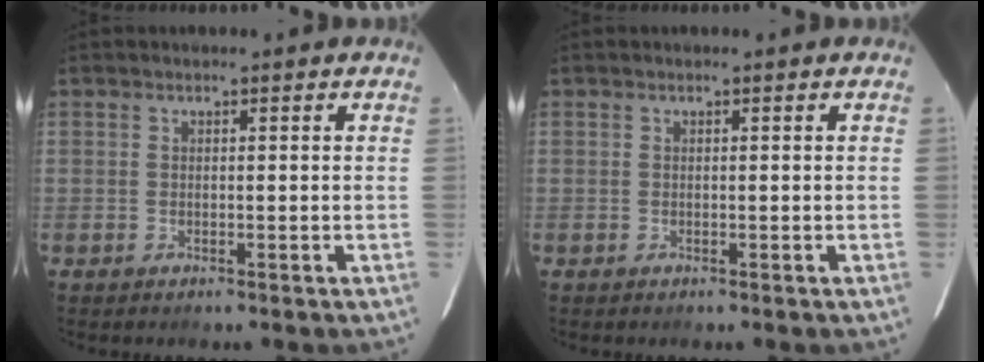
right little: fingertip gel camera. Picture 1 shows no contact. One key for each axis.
{"total": 0.0}